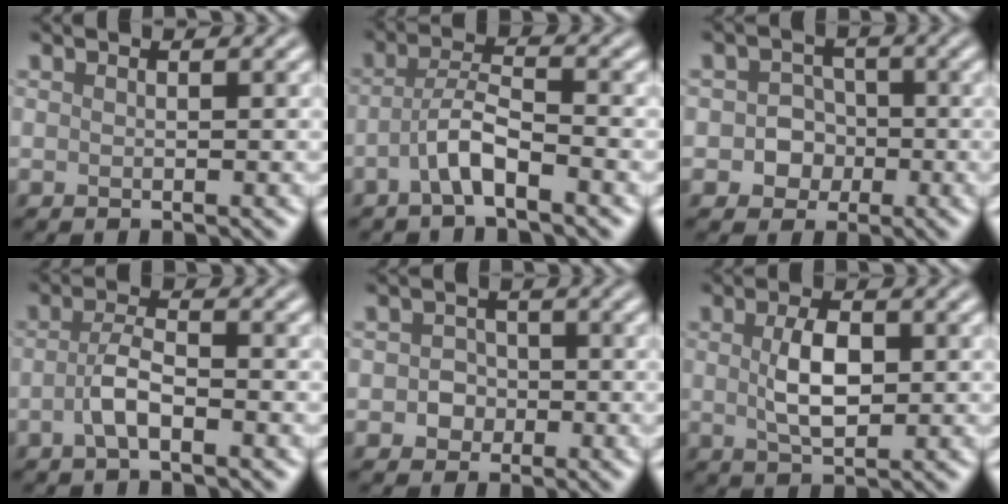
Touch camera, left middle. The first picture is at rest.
{"total": 3.3, "force": [-1.7, 0.7, 2.8], "torque": [-0.055, 0.010, -0.039]}
{"total": 3.1, "force": [-0.6, 2.8, 1.0], "torque": [0.009, 0.000, -0.026]}
{"total": 2.8, "force": [-1.1, 0.9, 2.4], "torque": [-0.050, 0.006, -0.028]}
{"total": 2.0, "force": [-0.4, 1.8, 0.6], "torque": [0.004, 0.001, -0.015]}
{"total": 4.1, "force": [0.3, 2.1, 3.4], "torque": [-0.075, 0.001, 0.007]}